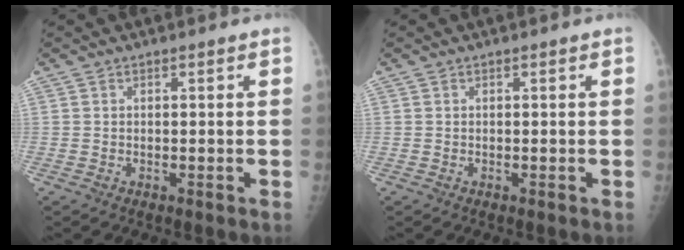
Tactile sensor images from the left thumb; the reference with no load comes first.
{"total": 0.0}